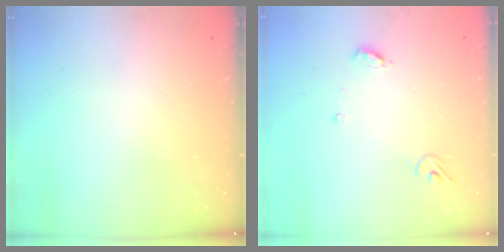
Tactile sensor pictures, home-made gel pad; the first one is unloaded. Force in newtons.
{"total": 5.0, "press": 5.0, "slide": 0.4}